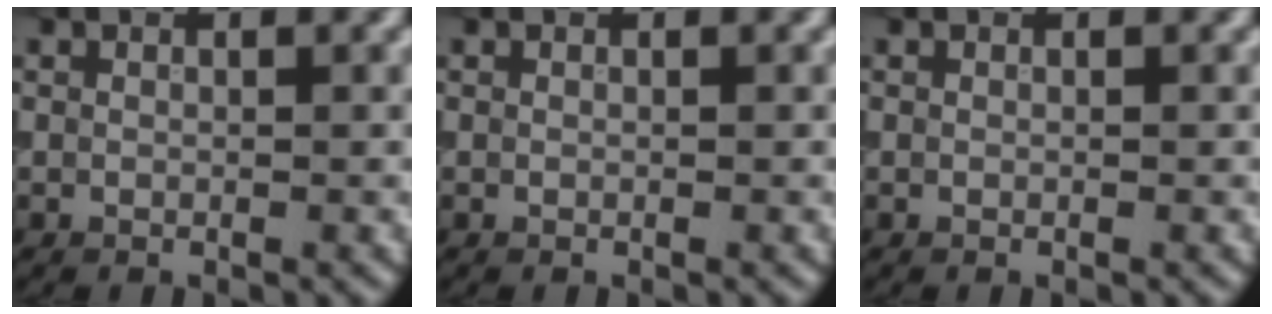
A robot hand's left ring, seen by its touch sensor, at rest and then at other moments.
{"total": 0.0}
{"total": 0.0}